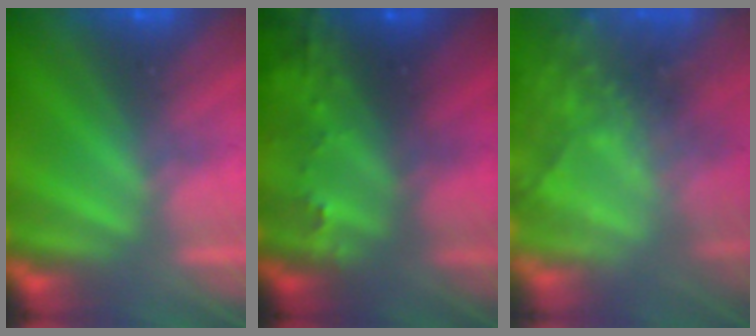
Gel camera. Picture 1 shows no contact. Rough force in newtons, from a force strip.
{"total": 5.9}
{"total": 9.6}